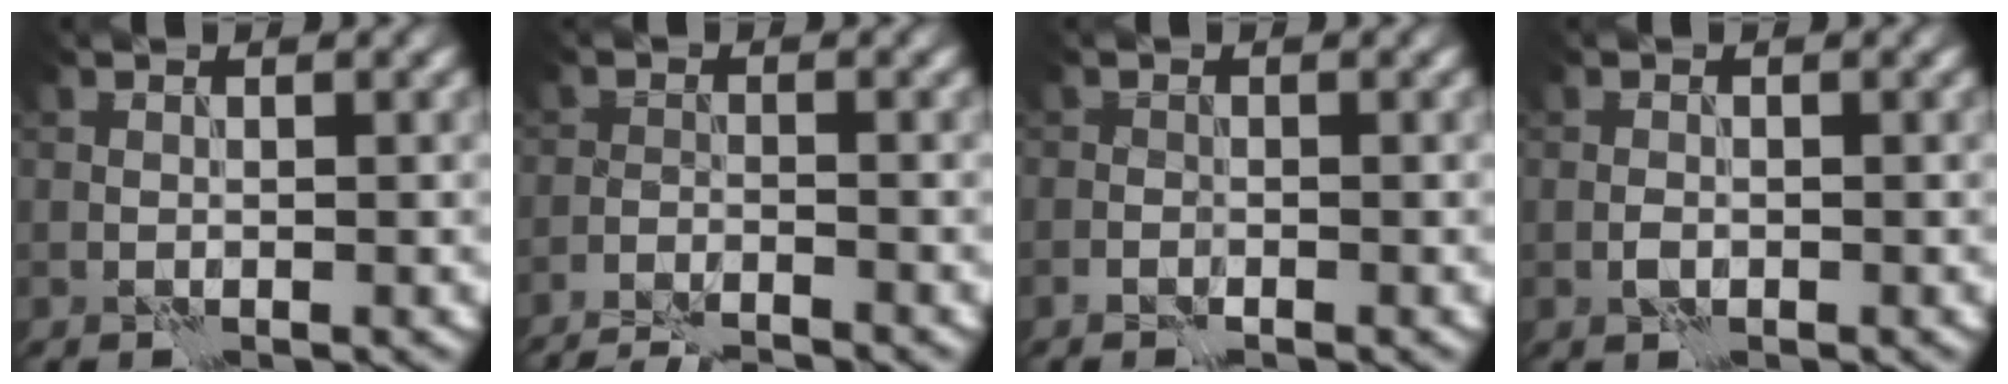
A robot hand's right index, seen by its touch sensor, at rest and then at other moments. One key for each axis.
{"total": 5.6, "fx": -5.2, "fy": 0.9, "fz": 1.7, "tx": -0.030, "ty": -0.007, "tz": -0.083}
{"total": 0.8, "fx": -0.6, "fy": 0.3, "fz": 0.4, "tx": -0.008, "ty": 0.002, "tz": -0.013}
{"total": 0.8, "fx": -0.3, "fy": 0.5, "fz": 0.5, "tx": -0.011, "ty": 0.001, "tz": -0.007}